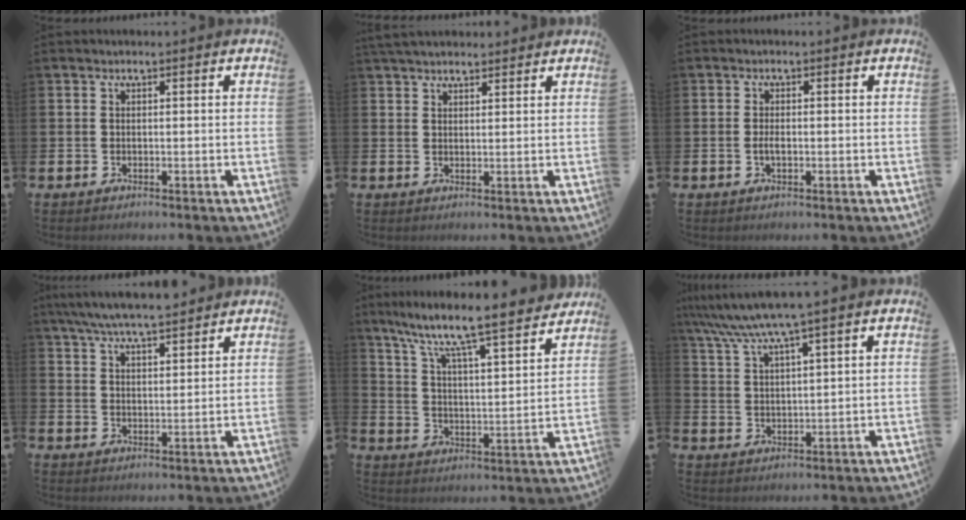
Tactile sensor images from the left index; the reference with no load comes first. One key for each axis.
{"total": 3.2, "fx": 3.0, "fy": 0.8, "fz": 0.8, "tx": -0.017, "ty": -0.006, "tz": 0.056}
{"total": 1.4, "fx": -0.2, "fy": 0.7, "fz": 1.1, "tx": -0.020, "ty": 0.003, "tz": -0.005}
{"total": 6.7, "fx": 6.4, "fy": 0.7, "fz": 1.9, "tx": -0.052, "ty": -0.024, "tz": 0.117}
{"total": 8.9, "fx": 8.1, "fy": 0.3, "fz": 3.6, "tx": -0.089, "ty": -0.070, "tz": 0.130}
{"total": 6.6, "fx": 5.5, "fy": 0.0, "fz": 3.6, "tx": -0.087, "ty": -0.019, "tz": 0.096}